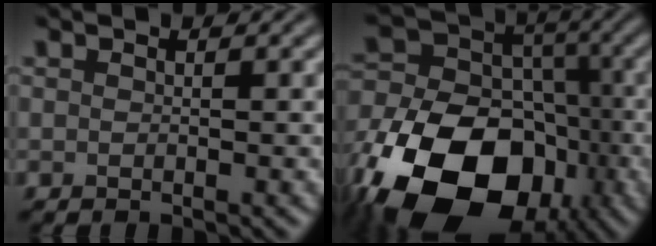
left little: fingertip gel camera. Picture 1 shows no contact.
{"total": 18.4, "force": [-8.4, 12.6, 10.5], "torque": [-0.211, -0.023, -0.151]}